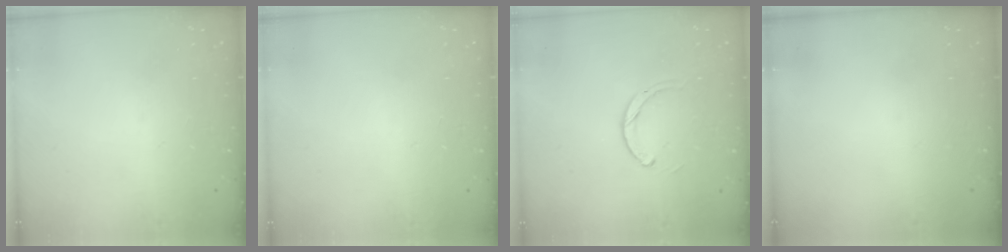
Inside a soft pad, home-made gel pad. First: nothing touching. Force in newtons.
{"total": 2.6, "press": 2.6, "slide": 0.2}
{"total": 2.3, "press": 2.3, "slide": 0.3}
{"total": 0.0}